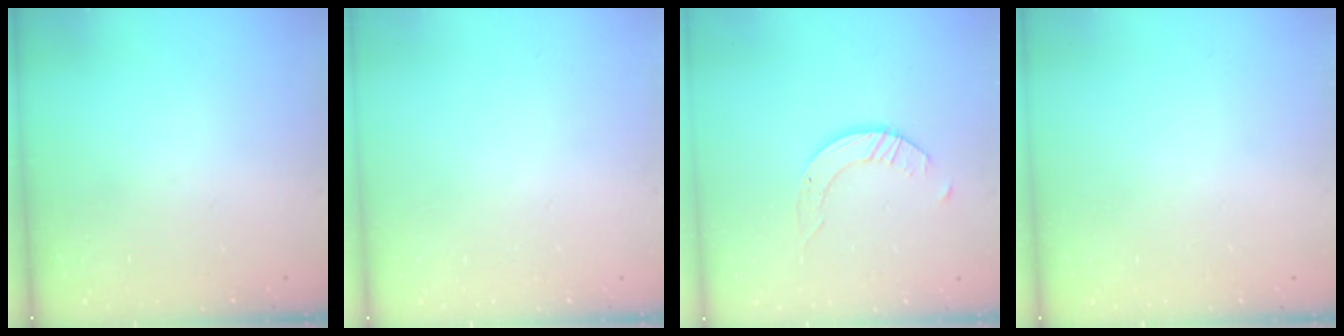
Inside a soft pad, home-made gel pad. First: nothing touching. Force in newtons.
{"total": 0.0}
{"total": 2.9, "press": 2.9, "slide": 0.3}
{"total": 0.0}